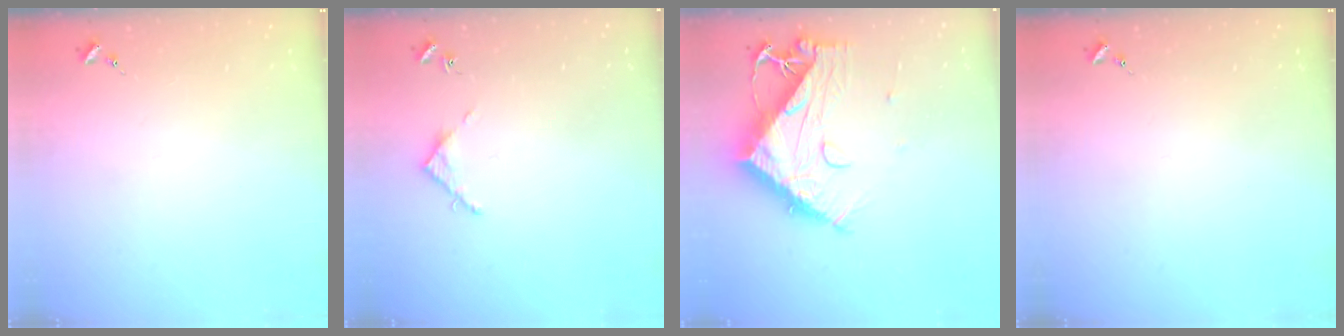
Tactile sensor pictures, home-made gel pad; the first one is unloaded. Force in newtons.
{"total": 4.0, "press": 4.0, "slide": 0.5}
{"total": 13.9, "press": 13.8, "slide": 1.3}
{"total": 0.0}